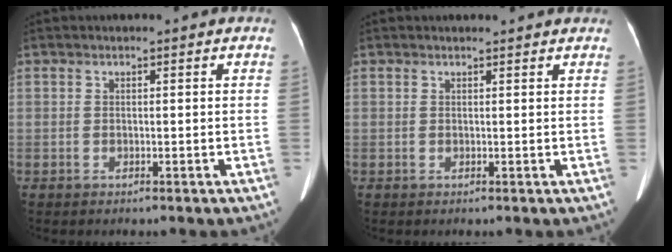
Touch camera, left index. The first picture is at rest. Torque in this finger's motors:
{"motor_torque": [0.11, 0.12, -0.03, -0.01]}